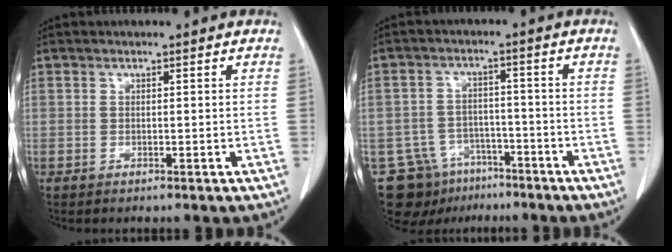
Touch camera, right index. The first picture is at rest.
{"total": 10.1, "force": [-6.9, 7.1, 2.0], "torque": [-0.040, 0.024, -0.102]}